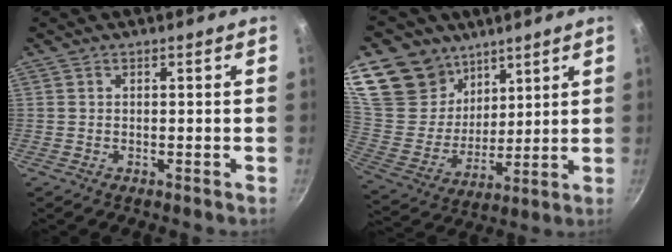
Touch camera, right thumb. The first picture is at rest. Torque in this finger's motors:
{"motor_torque": [-1.78, 2.06, 0.67, 1.37, 0.29]}